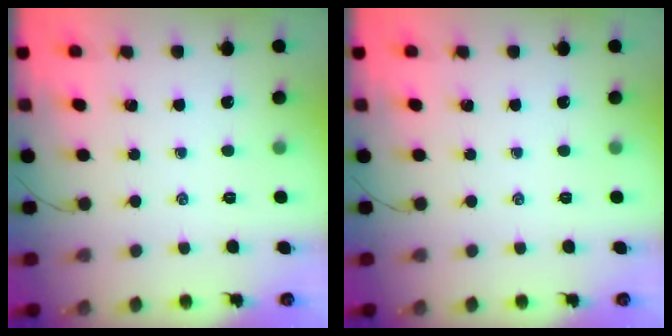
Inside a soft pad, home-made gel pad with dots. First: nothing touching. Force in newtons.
{"total": 0.0}